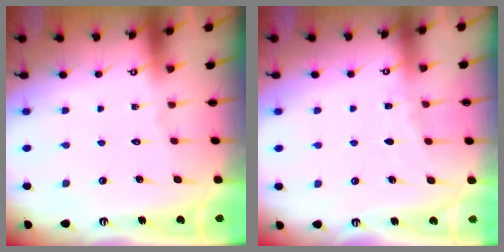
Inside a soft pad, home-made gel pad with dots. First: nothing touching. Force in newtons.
{"total": 2.8, "press": 2.8, "slide": 0.4}